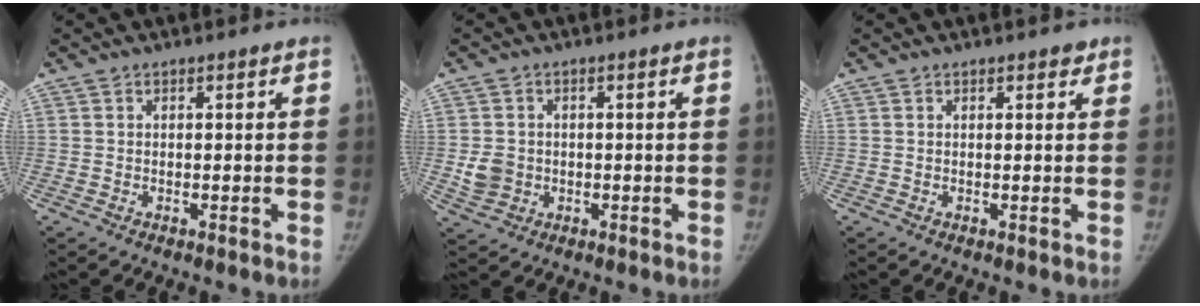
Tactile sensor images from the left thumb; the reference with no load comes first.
{"total": 4.4, "force": [-0.4, 3.9, 1.9], "torque": [-0.026, 0.003, -0.001]}
{"total": 1.1, "force": [0.8, 0.5, 0.5], "torque": [0.000, -0.004, 0.007]}